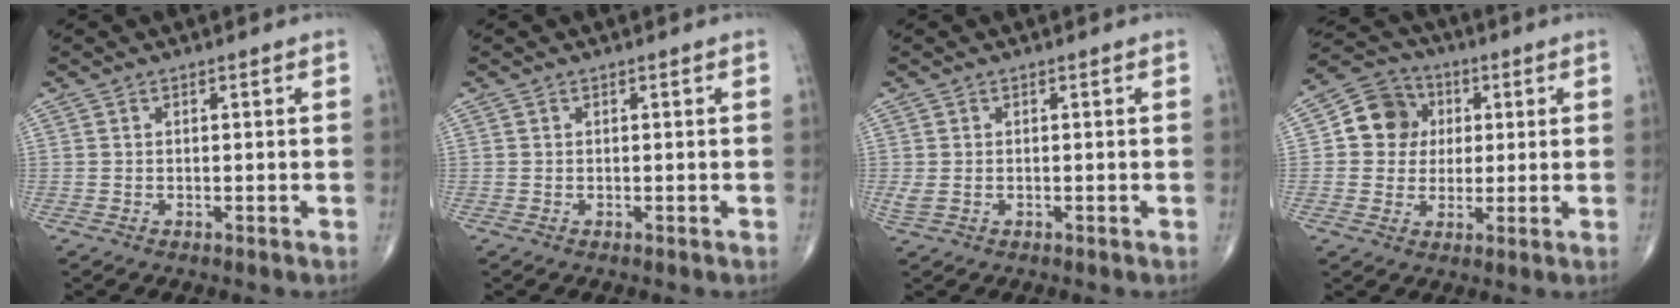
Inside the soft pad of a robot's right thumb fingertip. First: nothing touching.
{"total": 0.0}
{"total": 1.7, "force": [-0.2, 1.1, 1.2], "torque": [-0.037, 0.003, -0.001]}
{"total": 9.6, "force": [1.7, 8.6, 3.8], "torque": [-0.030, 0.006, 0.019]}